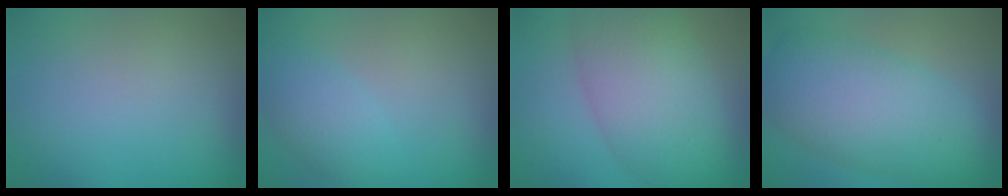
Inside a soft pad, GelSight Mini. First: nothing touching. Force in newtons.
{"total": 2.8, "press": 2.8, "slide": 0.1}
{"total": 8.3, "press": 8.3, "slide": 0.3}
{"total": 7.2, "press": 7.2, "slide": 0.3}